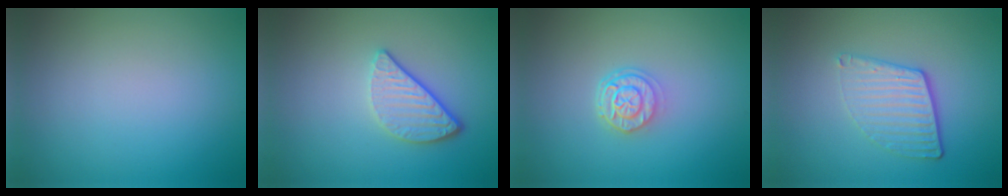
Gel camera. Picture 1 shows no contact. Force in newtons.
{"total": 3.2, "press": 2.6, "slide": 1.9}
{"total": 2.5, "press": 2.0, "slide": 1.5}
{"total": 3.7, "press": 2.7, "slide": 2.5}